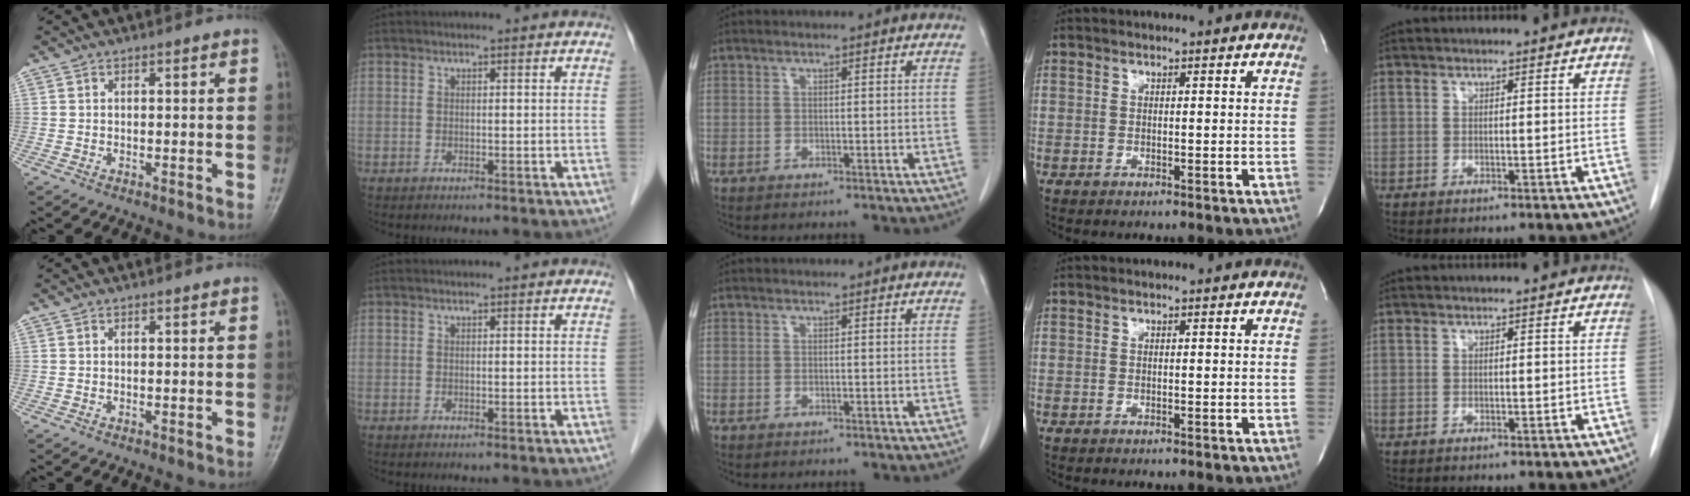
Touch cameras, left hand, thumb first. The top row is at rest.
{}